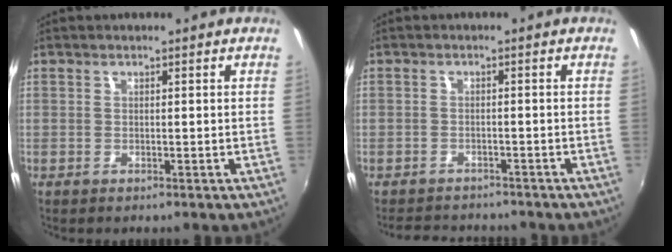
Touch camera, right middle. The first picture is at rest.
{"total": 5.8, "force": [-5.1, 2.4, 1.2], "torque": [-0.038, 0.011, -0.077]}